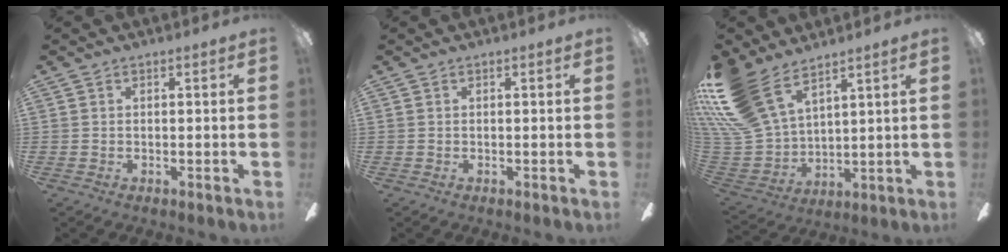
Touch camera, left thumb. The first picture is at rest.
{"total": 0.0}
{"total": 18.5, "force": [12.7, 8.8, 10.0], "torque": [-0.252, -0.068, 0.239]}